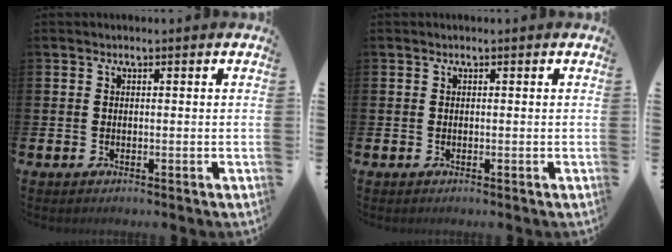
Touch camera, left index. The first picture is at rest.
{"total": 0.0}